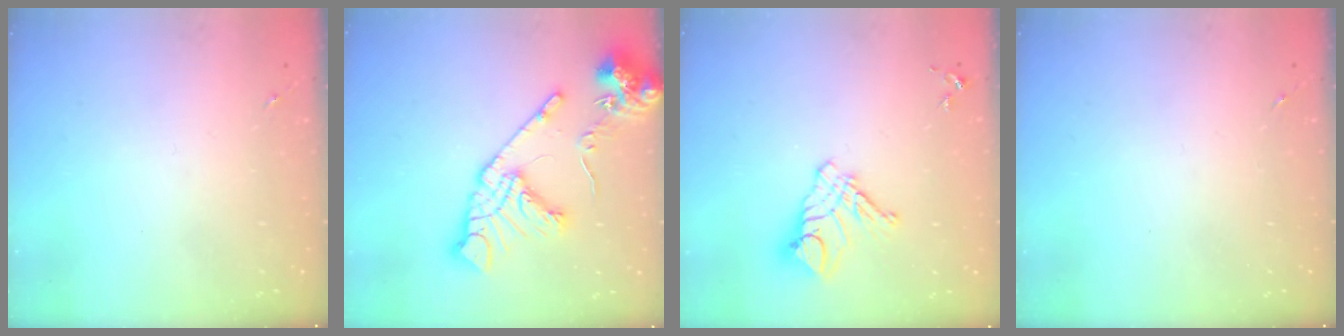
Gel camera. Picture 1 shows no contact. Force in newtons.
{"total": 18.2, "press": 18.0, "slide": 2.5}
{"total": 11.6, "press": 11.5, "slide": 1.1}
{"total": 0.0}